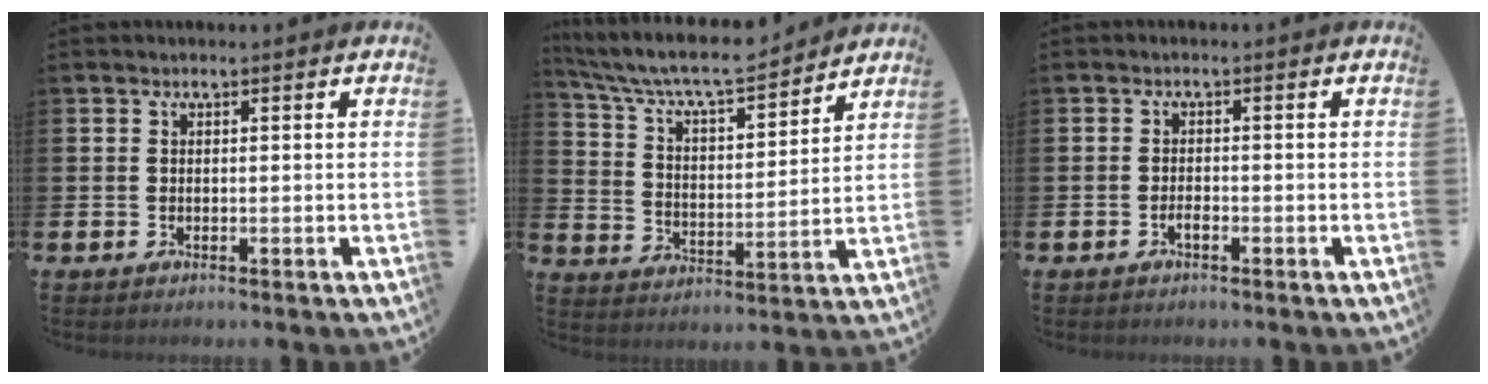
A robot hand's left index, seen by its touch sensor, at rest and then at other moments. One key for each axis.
{"total": 7.9, "fx": 7.4, "fy": 1.3, "fz": 2.6, "tx": -0.087, "ty": -0.050, "tz": 0.126}
{"total": 1.3, "fx": -0.7, "fy": 0.5, "fz": 1.0, "tx": -0.026, "ty": 0.002, "tz": -0.012}